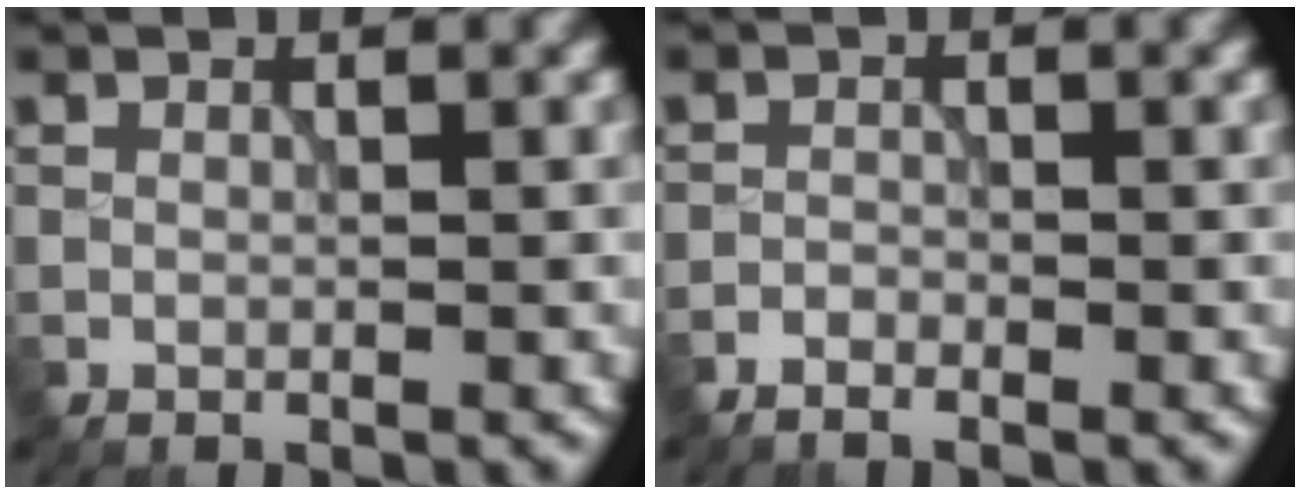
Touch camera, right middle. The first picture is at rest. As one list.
[{"total": 1.1, "force": [-1.0, 0.2, 0.4], "torque": [-0.010, 0.000, -0.023]}]